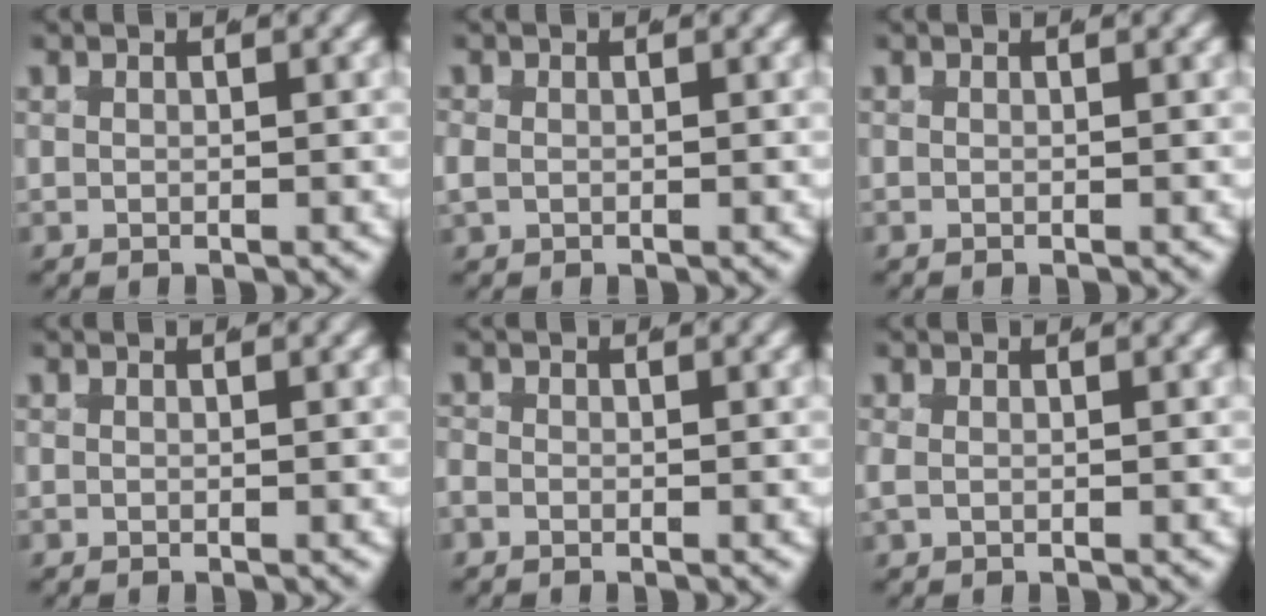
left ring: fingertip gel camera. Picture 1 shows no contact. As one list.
[{"total": 0.8, "force": [-0.5, 0.6, 0.2], "torque": [-0.015, -0.008, -0.004]}, {"total": 0.0}, {"total": 0.0}, {"total": 1.1, "force": [-0.9, 0.6, -0.2], "torque": [-0.014, -0.013, -0.015]}, {"total": 0.6, "force": [-0.2, 0.4, 0.2], "torque": [-0.013, -0.006, 0.000]}]